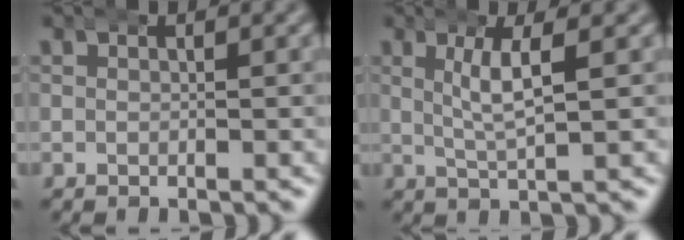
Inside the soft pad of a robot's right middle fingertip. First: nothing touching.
{"total": 3.1, "force": [0.9, 0.0, 3.0], "torque": [-0.056, 0.000, 0.020]}